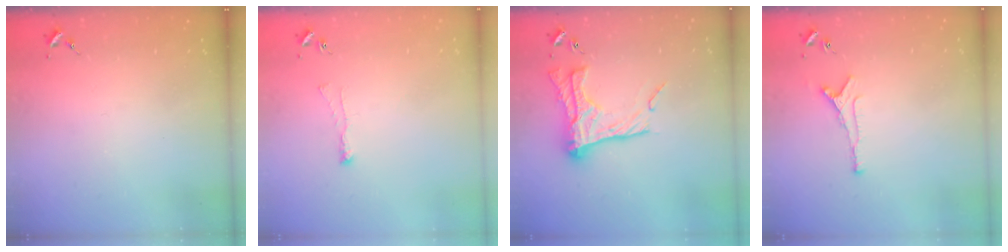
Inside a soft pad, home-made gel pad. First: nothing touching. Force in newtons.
{"total": 2.7, "press": 2.6, "slide": 0.7}
{"total": 18.9, "press": 18.9, "slide": 1.2}
{"total": 5.1, "press": 5.1, "slide": 0.7}